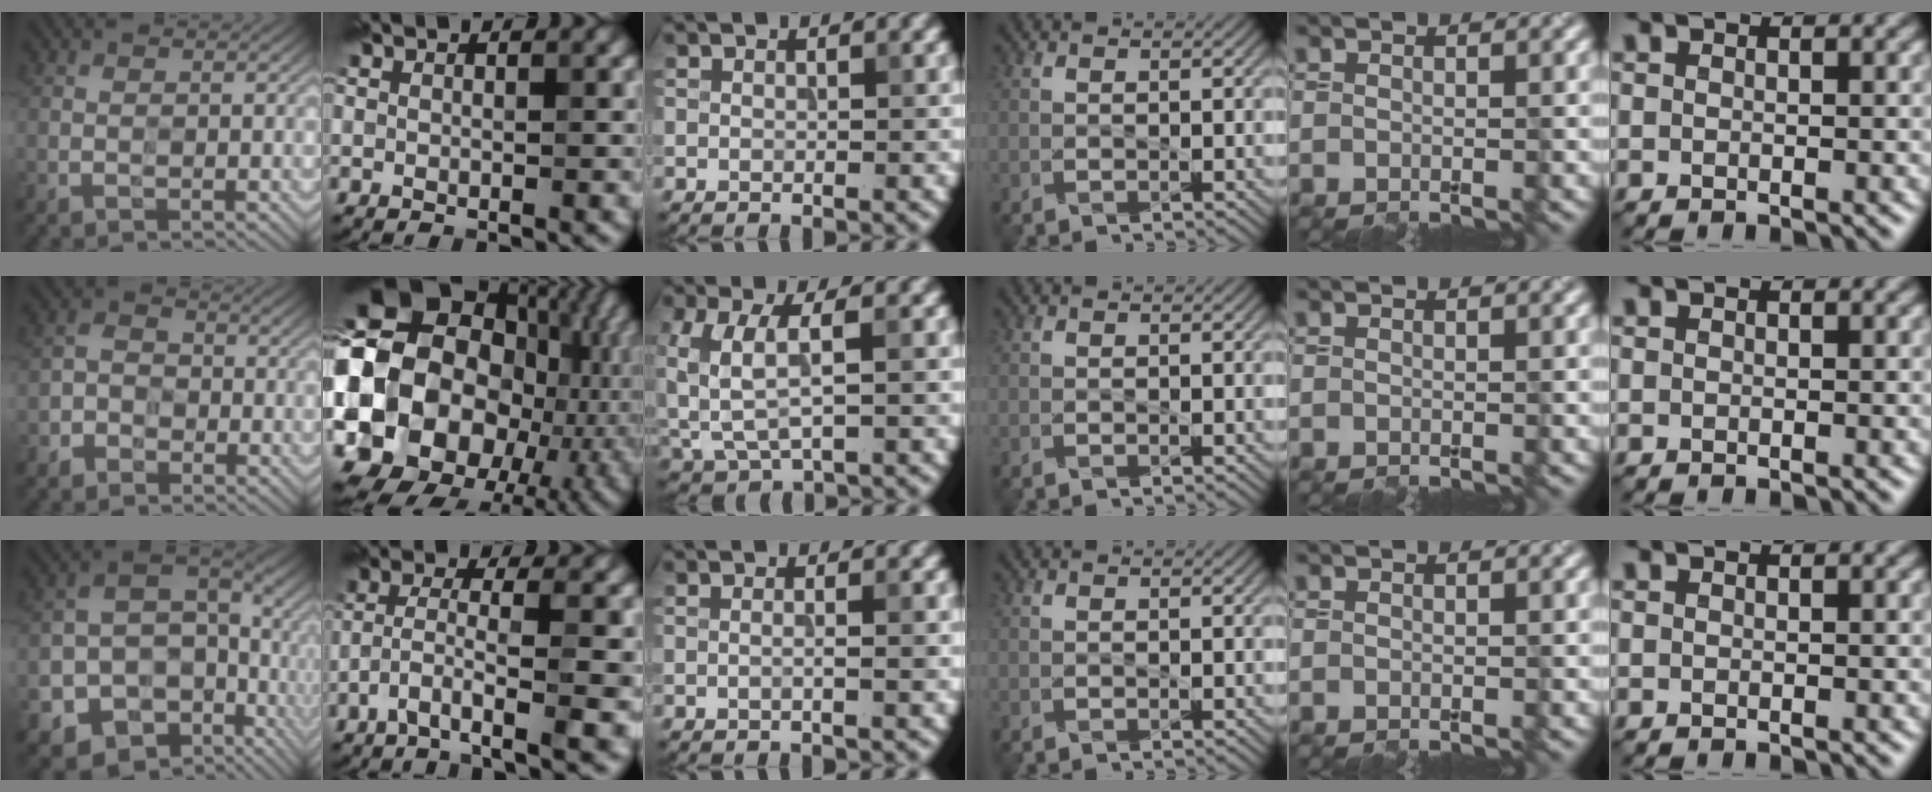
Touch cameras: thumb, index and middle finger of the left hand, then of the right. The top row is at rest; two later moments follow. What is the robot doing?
{"motion": "wipe", "object": "paper plate"}